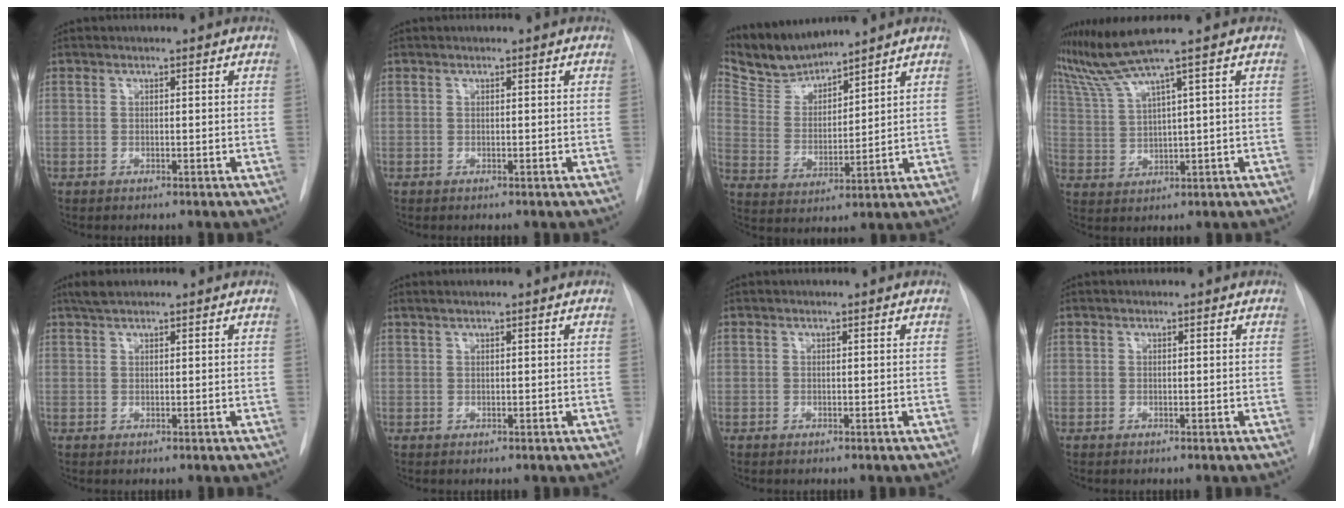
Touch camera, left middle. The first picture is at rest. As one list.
[{"total": 0.0}, {"total": 8.3, "force": [8.2, 0.9, 0.9], "torque": [-0.036, 0.007, 0.178]}, {"total": 5.5, "force": [4.4, -2.1, 2.6], "torque": [-0.071, 0.001, 0.102]}, {"total": 2.1, "force": [1.7, 0.4, 1.1], "torque": [-0.024, 0.013, 0.032]}, {"total": 0.9, "force": [0.7, -0.1, 0.6], "torque": [-0.017, 0.011, 0.019]}, {"total": 0.0}, {"total": 0.0}]